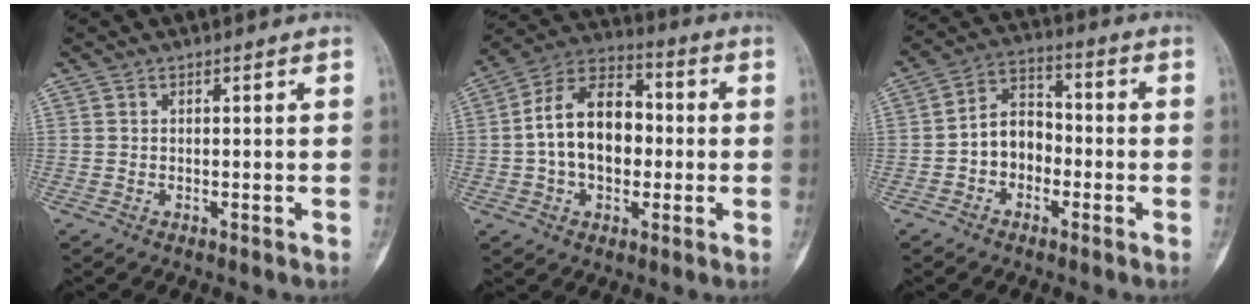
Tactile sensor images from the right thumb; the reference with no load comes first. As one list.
[{"total": 15.2, "force": [-0.4, 10.2, 11.2], "torque": [-0.165, 0.037, -0.015]}, {"total": 8.0, "force": [-2.0, 6.2, 4.6], "torque": [-0.052, 0.039, -0.051]}]